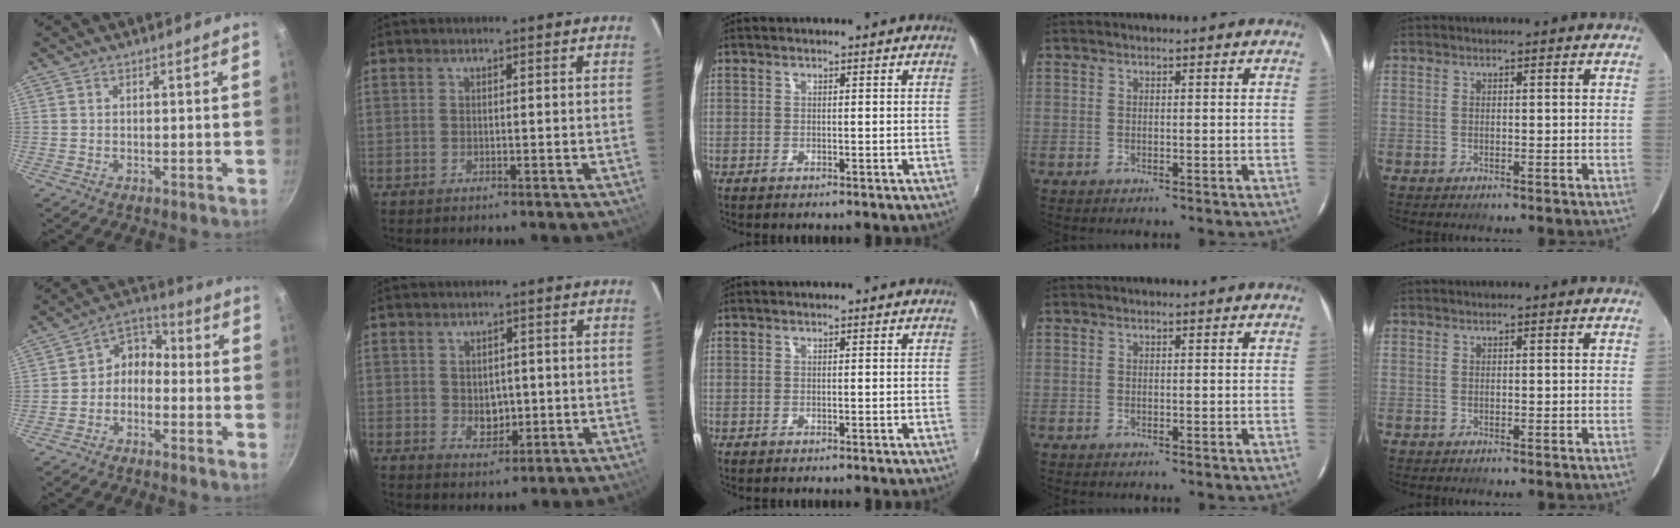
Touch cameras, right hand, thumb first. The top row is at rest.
{"thumb": {"total": 6.1, "force": [-2.2, 4.6, 3.3], "torque": [-0.032, 0.047, -0.056]}, "index": {"total": 4.3, "force": [-0.2, 3.5, 2.5], "torque": [-0.039, -0.001, 0.004]}}